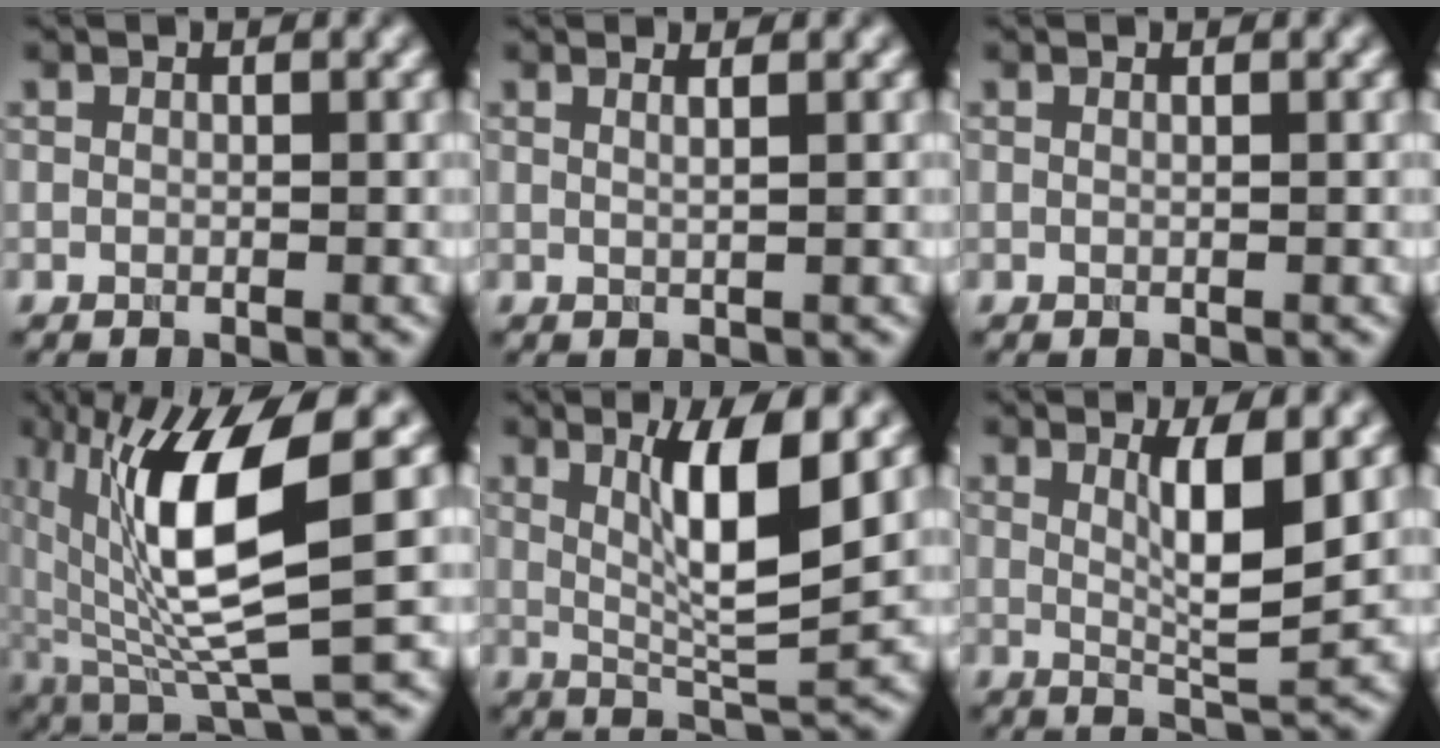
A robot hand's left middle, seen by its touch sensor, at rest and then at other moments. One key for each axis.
{"total": 2.1, "fx": 0.9, "fy": 1.0, "fz": 1.6, "tx": -0.002, "ty": 0.004, "tz": -0.012}
{"total": 0.8, "fx": 0.4, "fy": 0.4, "fz": 0.6, "tx": -0.006, "ty": -0.004, "tz": -0.007}
{"total": 10.6, "fx": 1.4, "fy": 2.8, "fz": 10.2, "tx": -0.189, "ty": -0.009, "tz": 0.033}
{"total": 7.1, "fx": 1.9, "fy": 1.5, "fz": 6.7, "tx": -0.107, "ty": -0.012, "tz": 0.037}
{"total": 4.9, "fx": 1.2, "fy": 1.0, "fz": 4.6, "tx": -0.075, "ty": -0.012, "tz": 0.025}